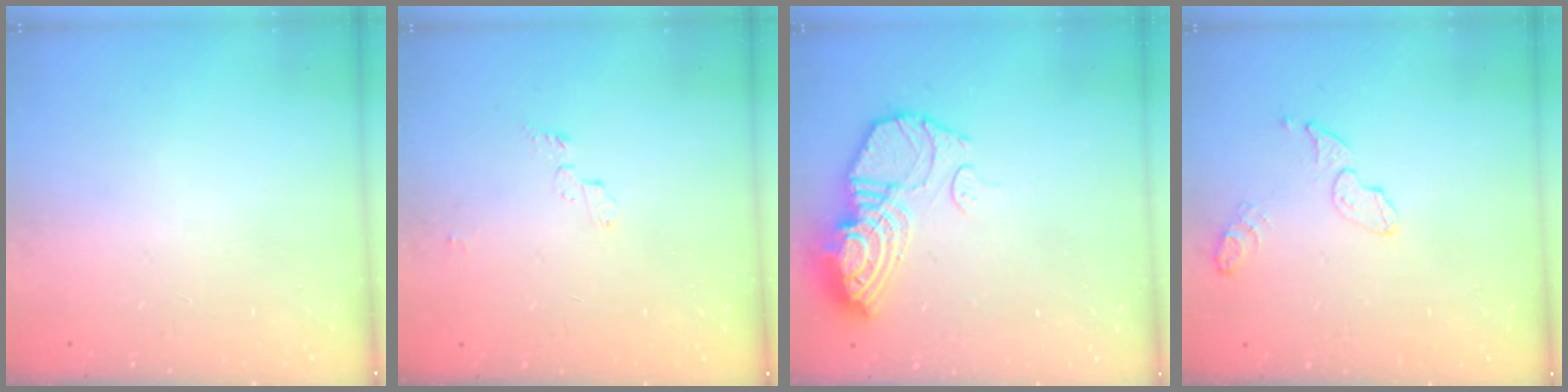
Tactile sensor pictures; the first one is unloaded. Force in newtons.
{"total": 3.5, "press": 3.4, "slide": 0.4}
{"total": 13.5, "press": 13.4, "slide": 1.4}
{"total": 5.6, "press": 5.6, "slide": 0.4}